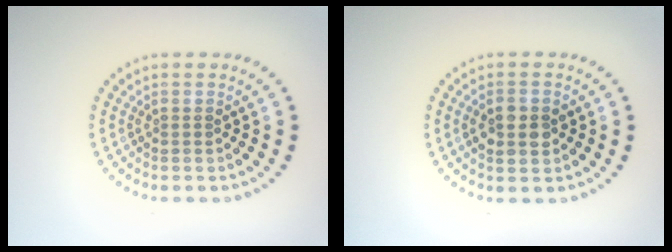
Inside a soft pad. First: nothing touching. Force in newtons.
{"total": 2.9, "press": 2.9, "slide": 0.1}